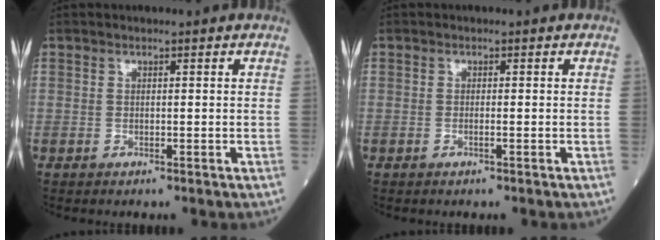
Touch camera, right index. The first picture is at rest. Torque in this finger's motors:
{"motor_torque": [-0.02, -0.07, -0.04, -0.01]}